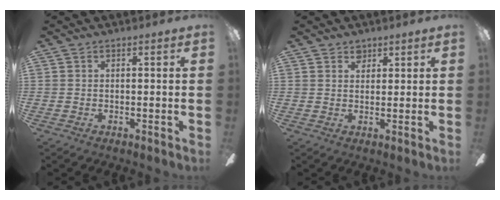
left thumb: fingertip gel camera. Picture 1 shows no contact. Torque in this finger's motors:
{"motor_torque": [0.09, -0.02, 0.19, -0.05, 0.01]}